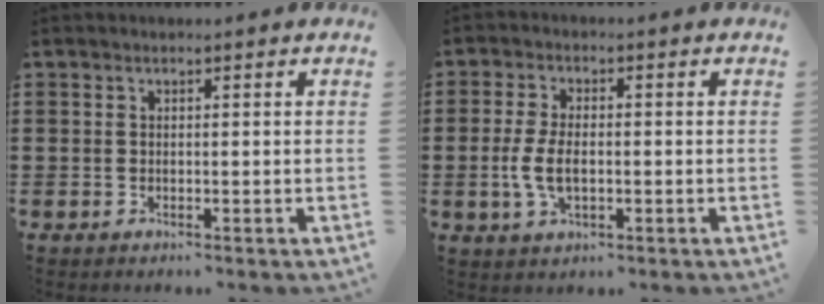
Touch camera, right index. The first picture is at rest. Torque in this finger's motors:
{"motor_torque": [2.14, 0.00, 0.58, 0.20]}